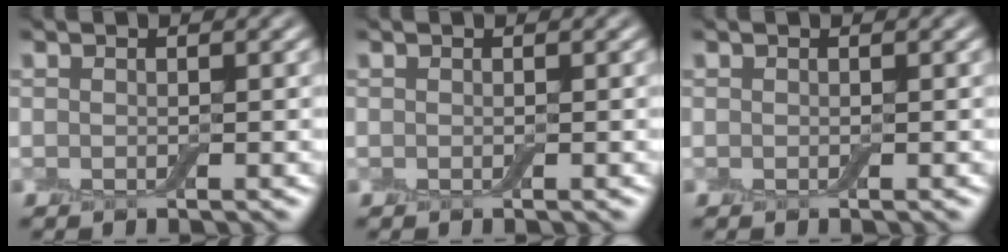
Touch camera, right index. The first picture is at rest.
{"total": 0.0}
{"total": 0.0}